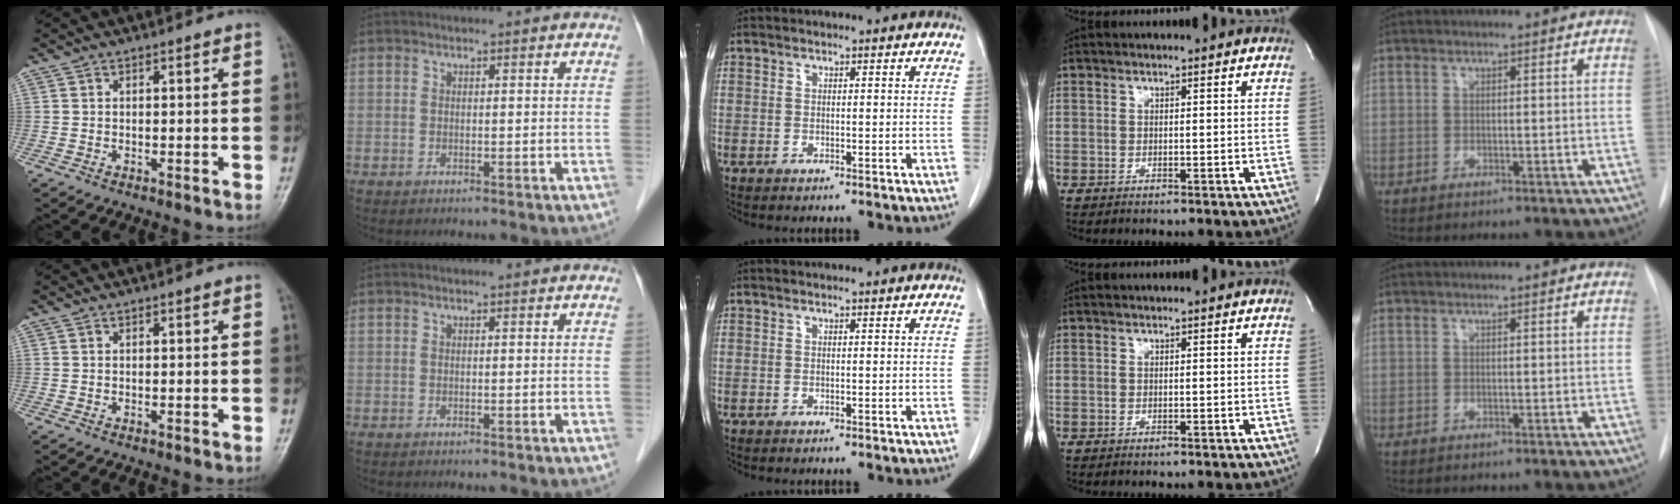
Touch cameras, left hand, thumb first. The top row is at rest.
{}